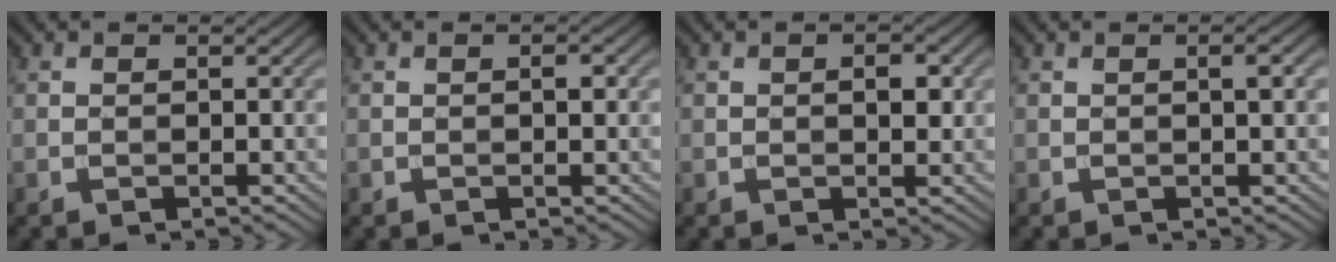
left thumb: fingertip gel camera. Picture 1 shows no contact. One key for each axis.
{"total": 0.9, "fx": 0.1, "fy": 0.4, "fz": 0.8, "tx": -0.009, "ty": -0.001, "tz": 0.001}
{"total": 2.1, "fx": 0.3, "fy": 1.1, "fz": 1.8, "tx": -0.024, "ty": 0.000, "tz": 0.004}
{"total": 1.4, "fx": 0.2, "fy": 0.1, "fz": 1.4, "tx": -0.024, "ty": 0.004, "tz": 0.003}